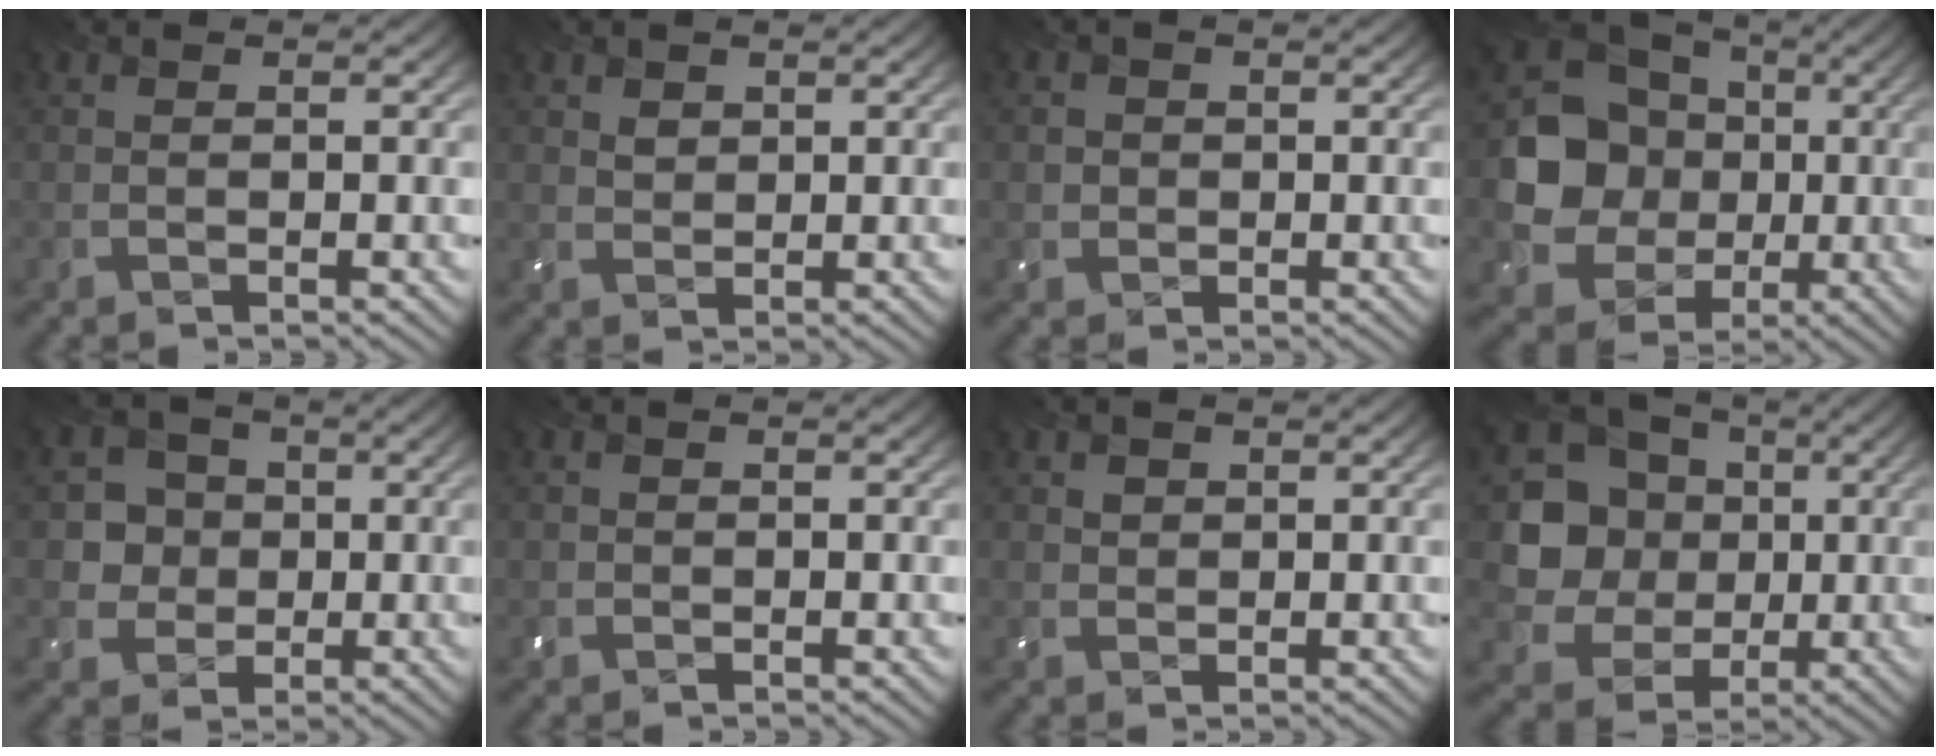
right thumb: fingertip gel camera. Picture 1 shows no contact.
{"total": 1.6, "force": [0.9, 1.2, 0.6], "torque": [-0.018, -0.001, 0.019]}
{"total": 1.9, "force": [0.0, 1.8, 0.3], "torque": [-0.008, -0.001, -0.002]}
{"total": 12.0, "force": [-0.1, 10.6, 5.5], "torque": [-0.132, -0.014, -0.019]}
{"total": 5.2, "force": [0.3, 4.9, 1.7], "torque": [-0.048, 0.004, -0.012]}
{"total": 0.9, "force": [-0.1, 0.9, 0.1], "torque": [-0.001, -0.002, -0.003]}
{"total": 1.4, "force": [0.6, 1.2, 0.4], "torque": [-0.011, 0.000, 0.012]}
{"total": 10.8, "force": [1.1, 9.7, 4.7], "torque": [-0.136, -0.006, 0.006]}